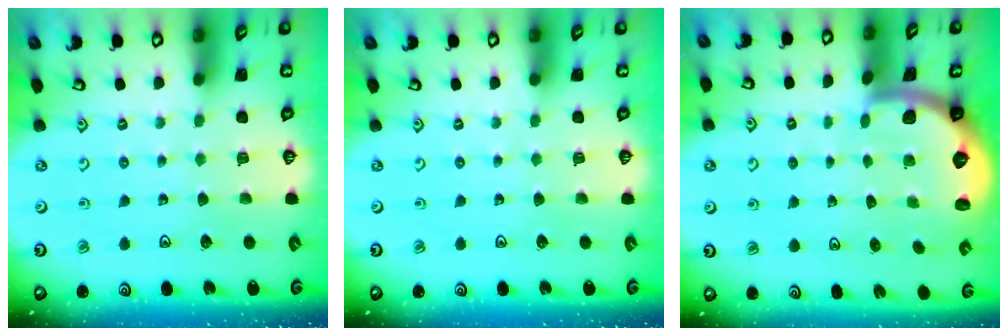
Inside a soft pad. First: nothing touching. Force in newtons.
{"total": 0.0}
{"total": 1.6, "press": 1.6, "slide": 0.1}